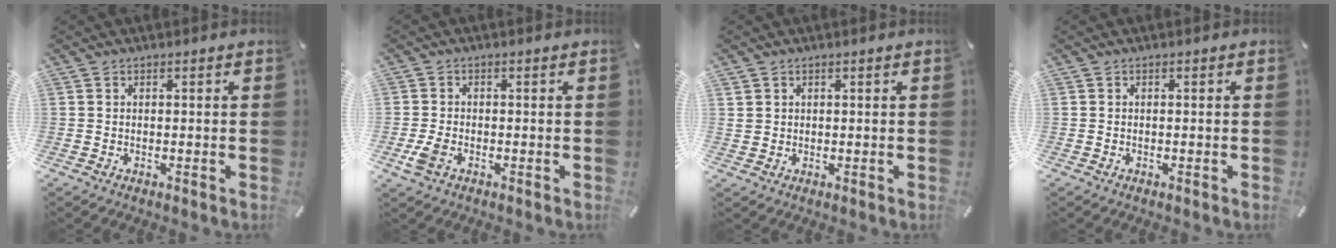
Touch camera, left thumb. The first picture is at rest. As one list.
[{"total": 3.5, "force": [-1.1, 2.5, 2.2], "torque": [-0.058, -0.002, -0.024]}, {"total": 2.0, "force": [1.2, 1.6, 0.0], "torque": [-0.002, 0.002, 0.022]}, {"total": 0.0}]